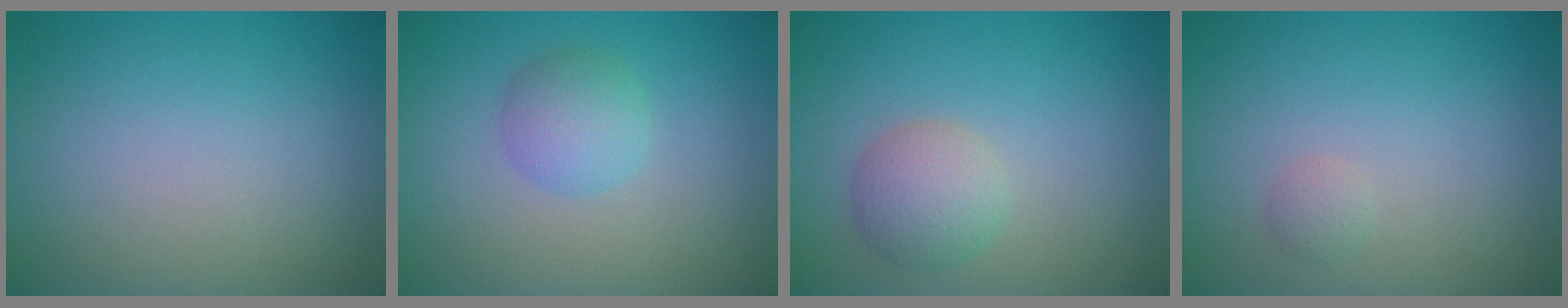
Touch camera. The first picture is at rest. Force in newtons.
{"total": 2.6, "press": 2.6, "slide": 0.1}
{"total": 3.0, "press": 3.0, "slide": 0.0}
{"total": 0.8, "press": 0.8, "slide": 0.1}